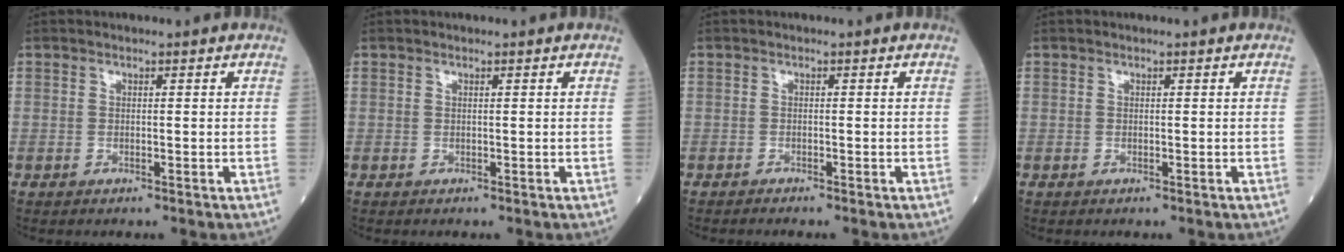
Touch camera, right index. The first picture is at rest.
{"total": 0.0}
{"total": 0.6, "force": [-0.6, -0.2, 0.0], "torque": [-0.002, -0.001, -0.014]}
{"total": 0.0}